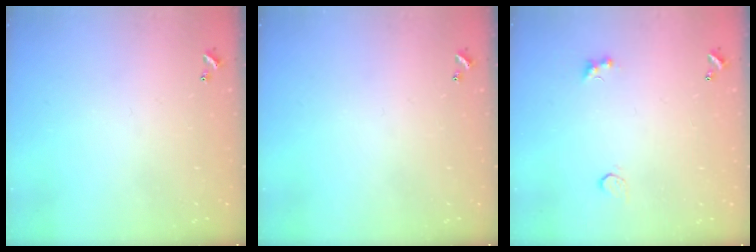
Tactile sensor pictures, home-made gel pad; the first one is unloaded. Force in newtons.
{"total": 0.0}
{"total": 2.8, "press": 2.7, "slide": 0.8}